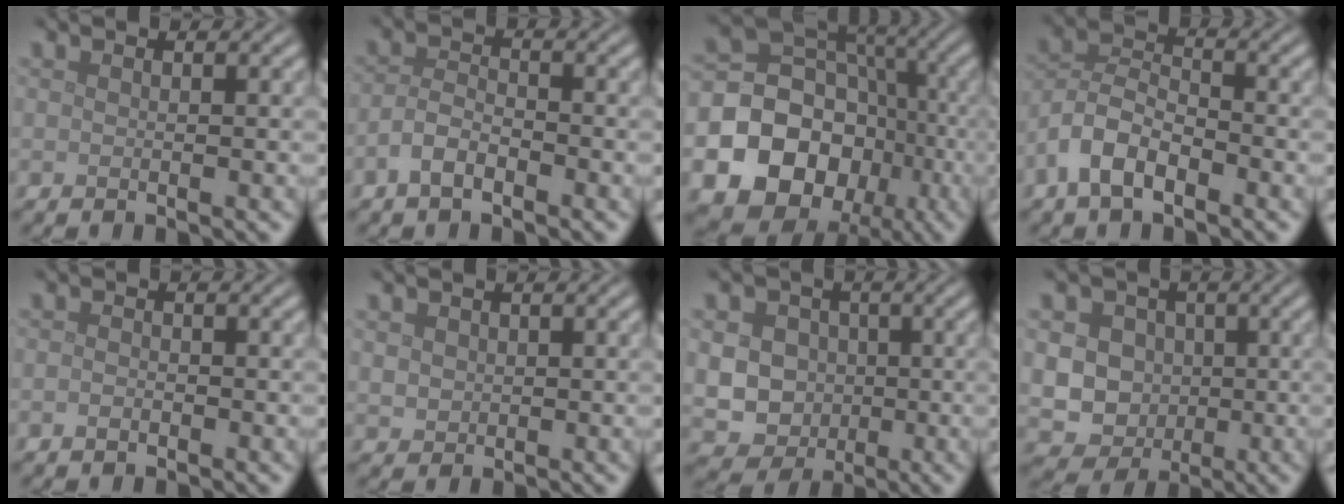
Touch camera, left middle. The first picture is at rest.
{"total": 2.6, "force": [-1.6, 1.1, 1.6], "torque": [-0.034, 0.006, -0.038]}
{"total": 19.5, "force": [-6.5, 17.1, 6.7], "torque": [-0.143, -0.033, -0.111]}
{"total": 4.9, "force": [-2.8, 2.6, 3.1], "torque": [-0.062, 0.007, -0.063]}
{"total": 0.8, "force": [-0.4, 0.5, 0.5], "torque": [-0.010, -0.001, -0.010]}
{"total": 1.4, "force": [0.4, 1.2, 0.5], "torque": [-0.011, -0.004, 0.011]}
{"total": 10.1, "force": [0.0, 9.3, 3.8], "torque": [-0.080, 0.015, -0.026]}
{"total": 10.8, "force": [0.4, 10.0, 4.2], "torque": [-0.077, 0.018, -0.011]}